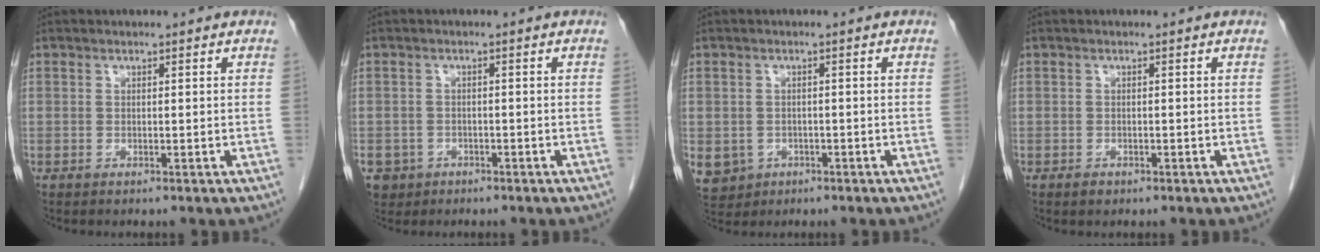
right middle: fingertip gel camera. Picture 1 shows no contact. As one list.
[{"total": 3.9, "force": [-2.0, 3.3, 0.5], "torque": [-0.005, 0.008, -0.031]}, {"total": 8.0, "force": [-2.9, 7.1, 2.4], "torque": [-0.070, 0.002, -0.036]}, {"total": 0.9, "force": [-0.6, 0.6, 0.4], "torque": [-0.007, 0.001, -0.006]}]